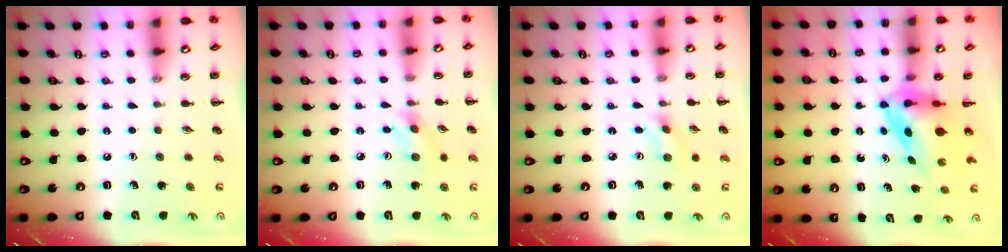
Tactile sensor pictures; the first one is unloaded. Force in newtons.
{"total": 2.8, "press": 2.7, "slide": 0.9}
{"total": 1.6, "press": 1.5, "slide": 0.5}
{"total": 3.8, "press": 3.7, "slide": 0.8}